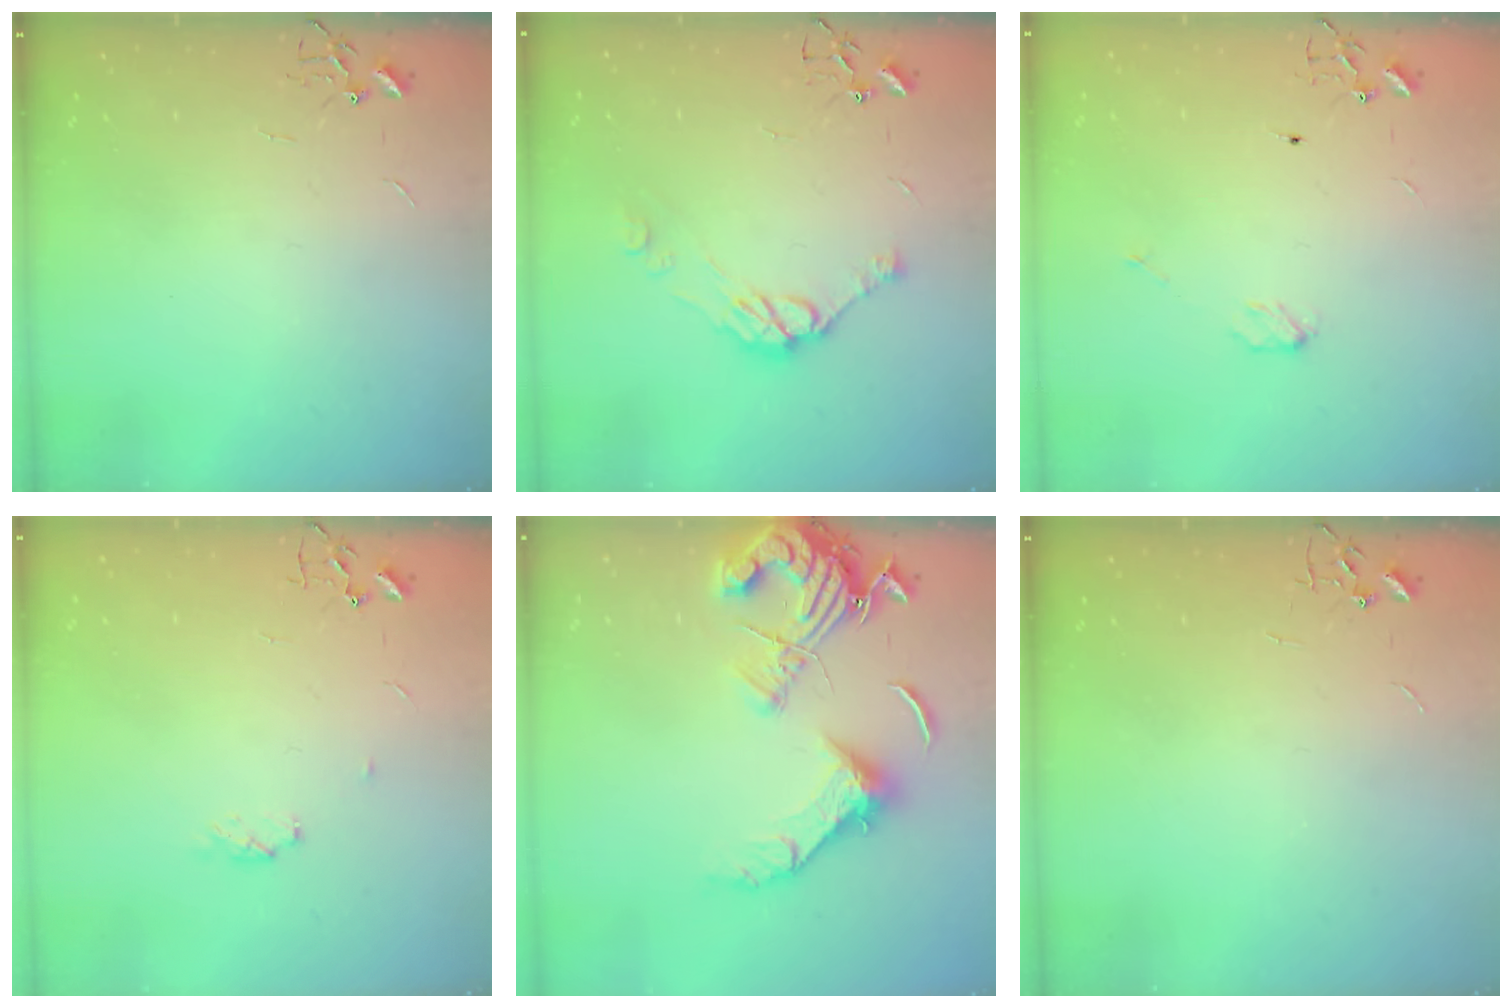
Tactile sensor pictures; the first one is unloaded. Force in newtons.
{"total": 10.1, "press": 10.0, "slide": 0.7}
{"total": 3.5, "press": 3.5, "slide": 0.5}
{"total": 4.5, "press": 4.5, "slide": 0.9}
{"total": 16.5, "press": 16.3, "slide": 2.9}
{"total": 0.0}